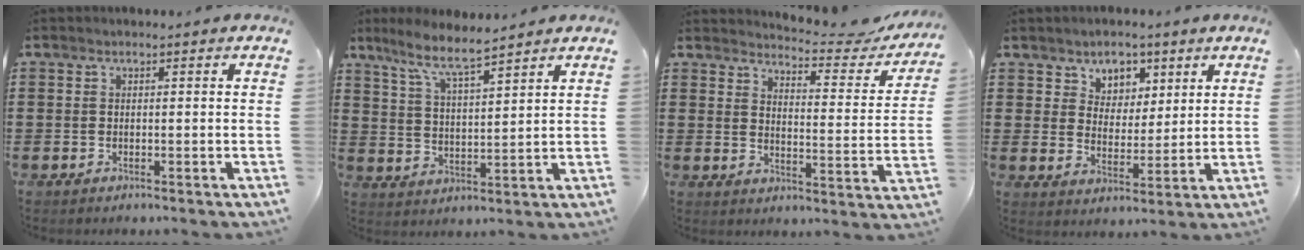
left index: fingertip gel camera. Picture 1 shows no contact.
{"total": 6.3, "force": [5.4, 0.1, 3.3], "torque": [-0.083, -0.021, 0.092]}
{"total": 4.4, "force": [4.2, 0.2, 1.4], "torque": [-0.036, -0.037, 0.063]}
{"total": 4.6, "force": [3.0, 3.6, -0.1], "torque": [-0.019, -0.004, 0.049]}